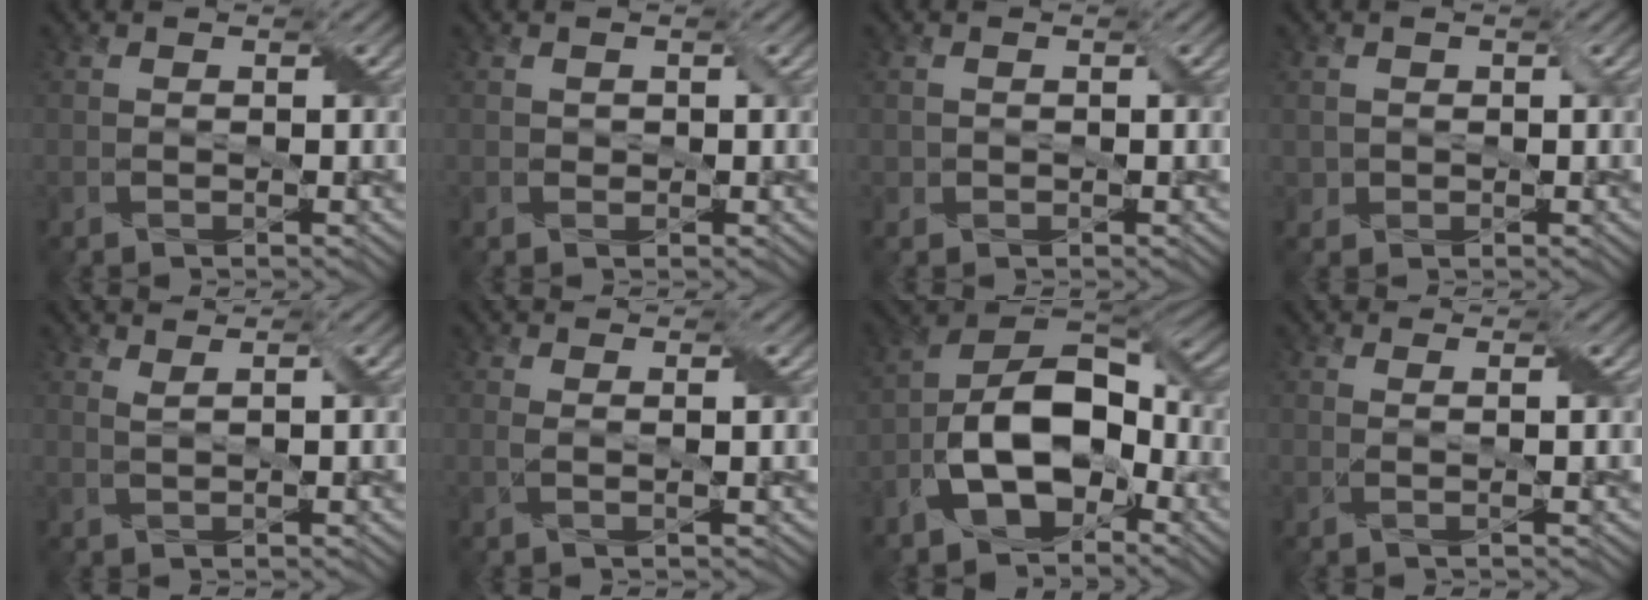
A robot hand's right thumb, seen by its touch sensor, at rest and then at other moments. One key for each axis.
{"total": 0.6, "fx": 0.1, "fy": 0.6, "fz": 0.1, "tx": -0.007, "ty": -0.002, "tz": 0.003}
{"total": 0.8, "fx": 0.0, "fy": 0.8, "fz": 0.1, "tx": -0.008, "ty": -0.002, "tz": -0.001}
{"total": 1.6, "fx": 0.2, "fy": 1.6, "fz": 0.4, "tx": -0.013, "ty": -0.003, "tz": 0.003}
{"total": 1.5, "fx": 1.2, "fy": 0.1, "fz": 0.9, "tx": -0.020, "ty": 0.001, "tz": 0.017}
{"total": 1.3, "fx": 0.5, "fy": 0.1, "fz": 1.2, "tx": -0.026, "ty": 0.006, "tz": 0.004}
{"total": 12.4, "fx": -4.7, "fy": 7.0, "fz": 9.2, "tx": -0.170, "ty": -0.003, "tz": -0.099}
{"total": 1.4, "fx": 0.5, "fy": 0.2, "fz": 1.3, "tx": -0.028, "ty": 0.008, "tz": -0.002}